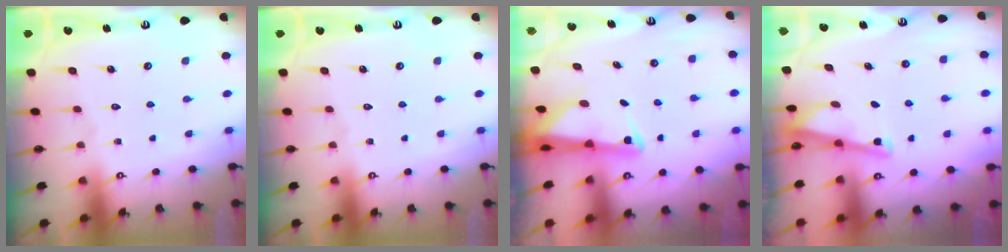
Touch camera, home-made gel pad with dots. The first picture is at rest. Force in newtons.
{"total": 0.0}
{"total": 2.9, "press": 2.9, "slide": 0.4}
{"total": 3.5, "press": 3.4, "slide": 0.3}